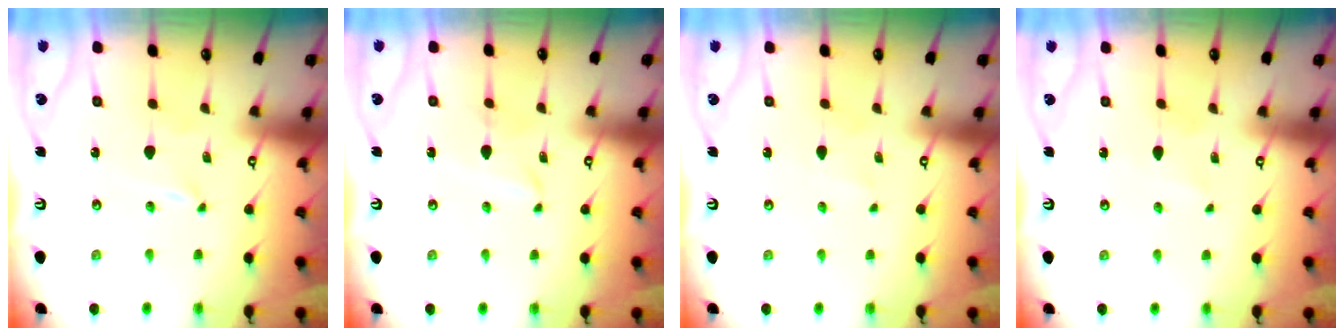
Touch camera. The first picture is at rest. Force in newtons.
{"total": 3.5, "press": 3.5, "slide": 0.2}
{"total": 1.7, "press": 1.7, "slide": 0.2}
{"total": 2.4, "press": 2.3, "slide": 0.3}